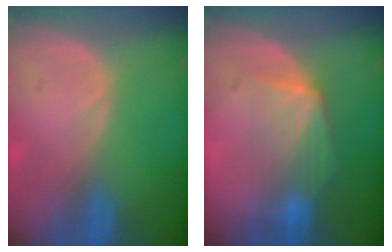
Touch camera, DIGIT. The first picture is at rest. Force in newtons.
{"total": 7.0, "press": 6.4, "slide": 2.8}